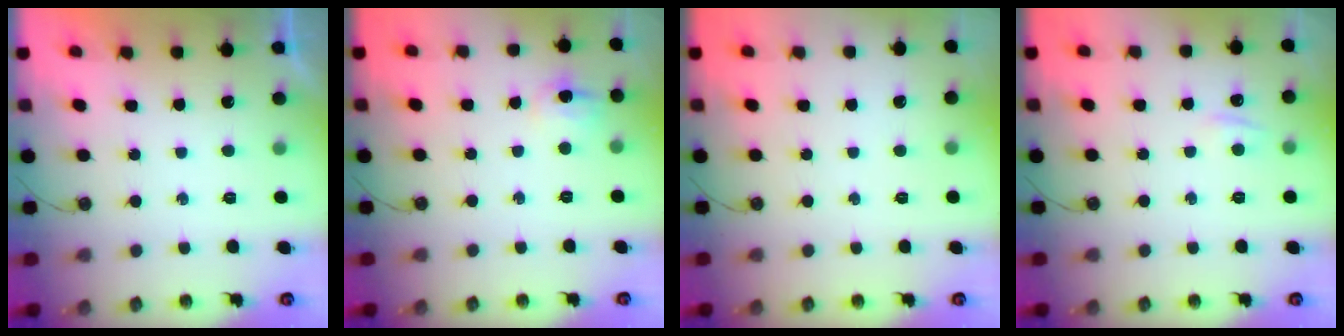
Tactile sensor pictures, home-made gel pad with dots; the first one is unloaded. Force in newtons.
{"total": 8.7, "press": 8.7, "slide": 0.2}
{"total": 0.0}
{"total": 4.9, "press": 4.8, "slide": 0.6}